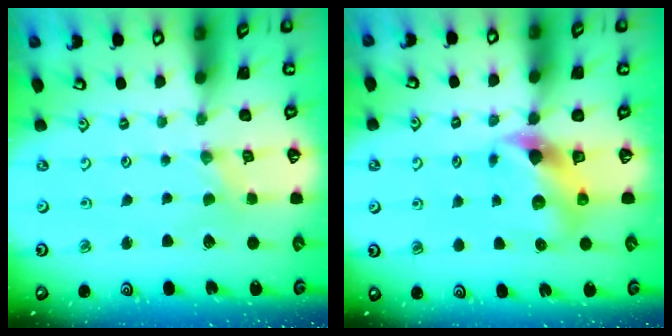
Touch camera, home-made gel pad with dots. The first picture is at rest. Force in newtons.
{"total": 7.3, "press": 7.3, "slide": 0.9}